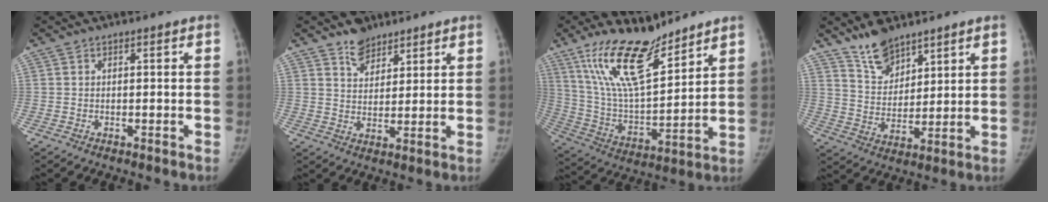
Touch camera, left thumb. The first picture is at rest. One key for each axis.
{"total": 5.4, "fx": 4.1, "fy": 3.2, "fz": 1.5, "tx": 0.001, "ty": -0.031, "tz": 0.074}
{"total": 18.3, "fx": 13.1, "fy": 6.1, "fz": 11.2, "tx": -0.176, "ty": -0.071, "tz": 0.253}
{"total": 8.3, "fx": 6.8, "fy": 3.8, "fz": 2.9, "tx": -0.027, "ty": -0.049, "tz": 0.134}